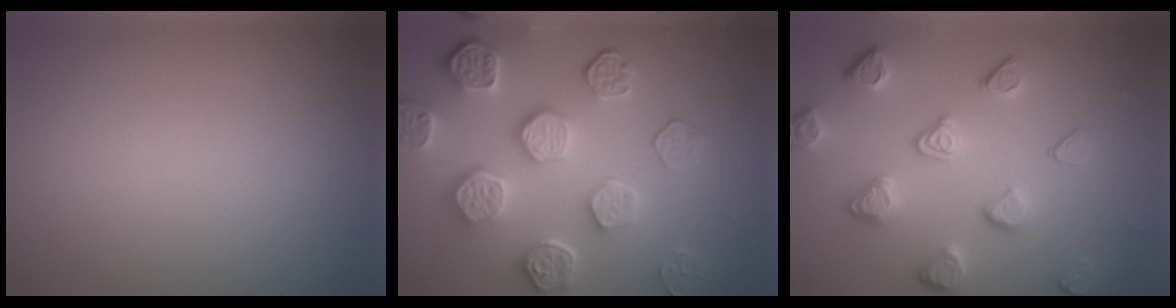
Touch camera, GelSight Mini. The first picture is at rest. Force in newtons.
{"total": 7.4, "press": 5.8, "slide": 4.6}
{"total": 5.0, "press": 3.9, "slide": 3.1}